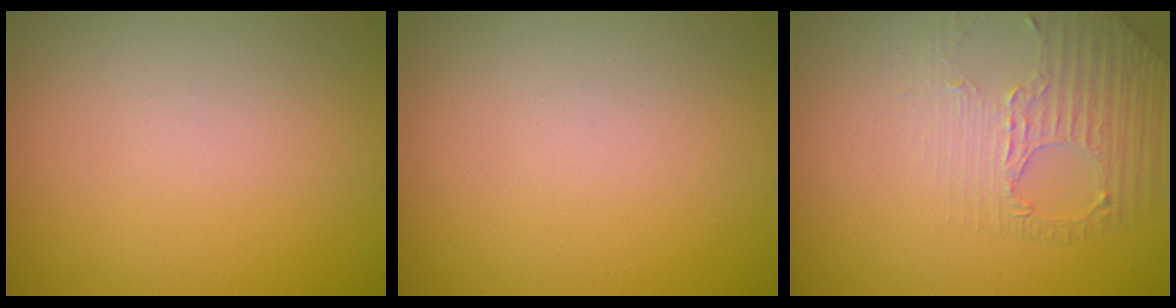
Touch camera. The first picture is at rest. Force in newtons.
{"total": 0.0}
{"total": 1.8, "press": 1.5, "slide": 1.0}